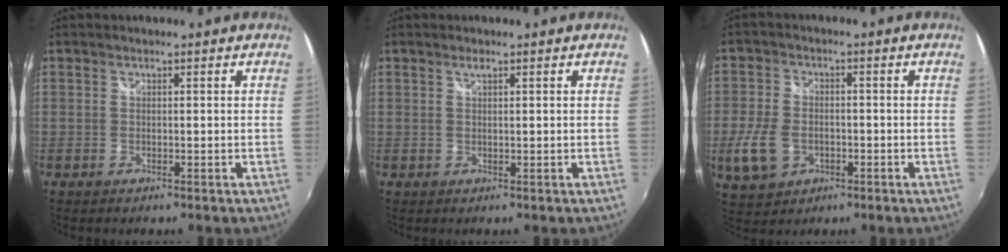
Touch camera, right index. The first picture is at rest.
{"total": 0.6, "force": [0.5, 0.1, 0.4], "torque": [-0.008, 0.002, 0.008]}
{"total": 9.0, "force": [-3.0, 6.7, 5.2], "torque": [-0.132, -0.003, -0.052]}